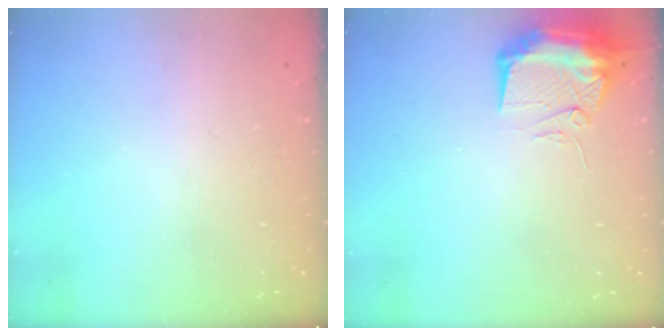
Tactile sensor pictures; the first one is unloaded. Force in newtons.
{"total": 11.0, "press": 11.0, "slide": 1.2}